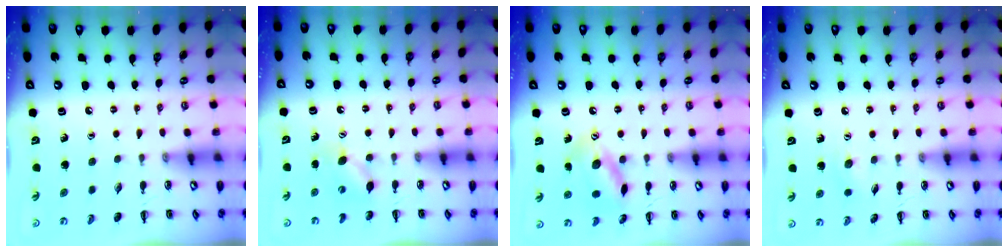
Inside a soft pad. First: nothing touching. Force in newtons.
{"total": 4.7, "press": 4.5, "slide": 1.4}
{"total": 13.1, "press": 13.1, "slide": 0.6}
{"total": 5.5, "press": 5.4, "slide": 1.3}